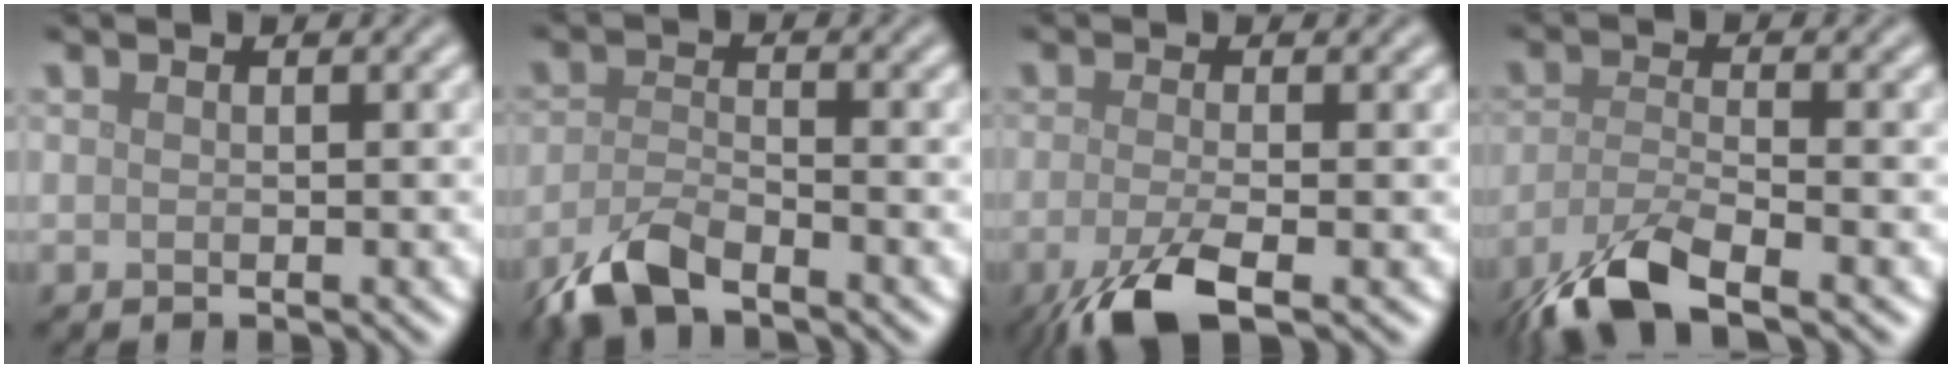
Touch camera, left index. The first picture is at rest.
{"total": 4.4, "force": [-3.5, 1.2, 2.4], "torque": [-0.052, -0.007, -0.077]}
{"total": 5.4, "force": [-2.7, 1.4, 4.4], "torque": [-0.080, -0.008, -0.060]}
{"total": 6.5, "force": [-4.4, 1.9, 4.4], "torque": [-0.091, -0.011, -0.092]}